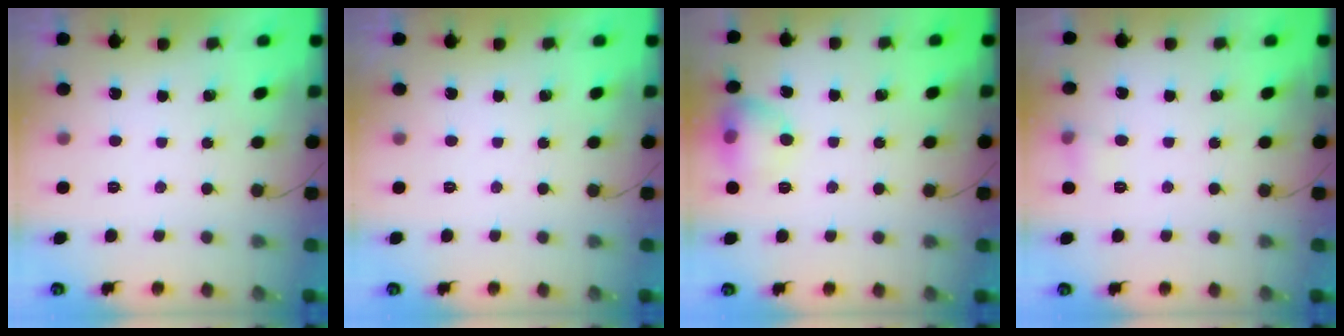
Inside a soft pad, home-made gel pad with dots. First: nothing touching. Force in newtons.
{"total": 0.0}
{"total": 10.2, "press": 10.0, "slide": 1.9}
{"total": 5.0, "press": 4.8, "slide": 1.6}